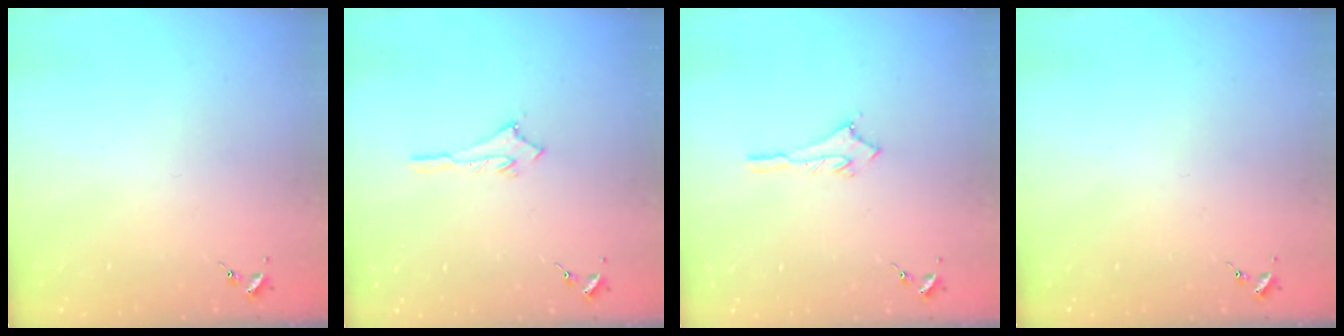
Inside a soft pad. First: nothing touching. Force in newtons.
{"total": 2.7, "press": 2.7, "slide": 0.1}
{"total": 3.2, "press": 3.2, "slide": 0.1}
{"total": 0.0}